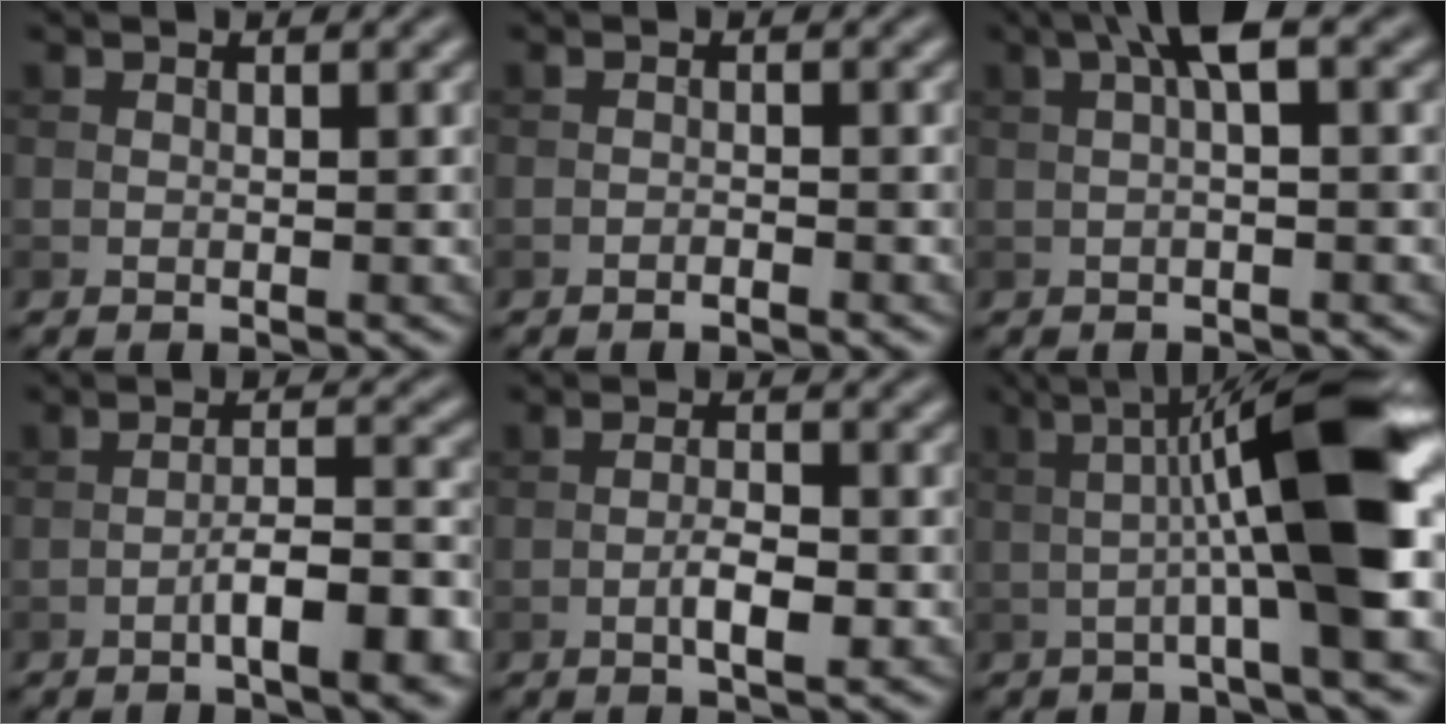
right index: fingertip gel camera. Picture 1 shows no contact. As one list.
[{"total": 0.8, "force": [-0.6, 0.1, 0.5], "torque": [-0.007, 0.002, -0.012]}, {"total": 3.5, "force": [1.0, 0.6, 3.3], "torque": [-0.058, 0.013, 0.014]}, {"total": 5.8, "force": [-2.5, 1.3, 5.1], "torque": [-0.084, 0.010, -0.040]}, {"total": 2.8, "force": [-1.0, 0.8, 2.5], "torque": [-0.048, 0.002, -0.019]}, {"total": 10.4, "force": [0.3, 1.2, 10.4], "torque": [-0.146, 0.017, 0.002]}]